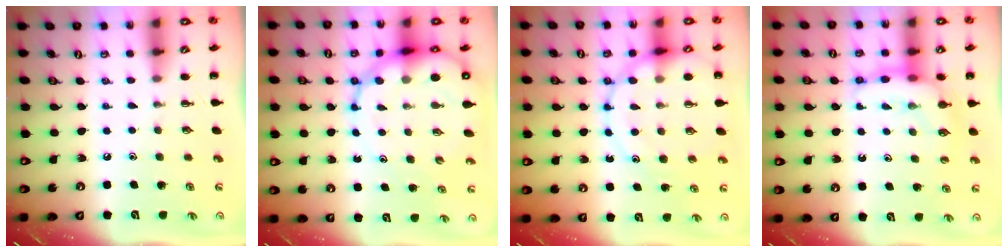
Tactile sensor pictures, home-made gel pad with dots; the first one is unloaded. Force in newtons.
{"total": 16.6, "press": 16.1, "slide": 4.1}
{"total": 15.2, "press": 15.1, "slide": 2.0}
{"total": 10.9, "press": 10.8, "slide": 1.5}